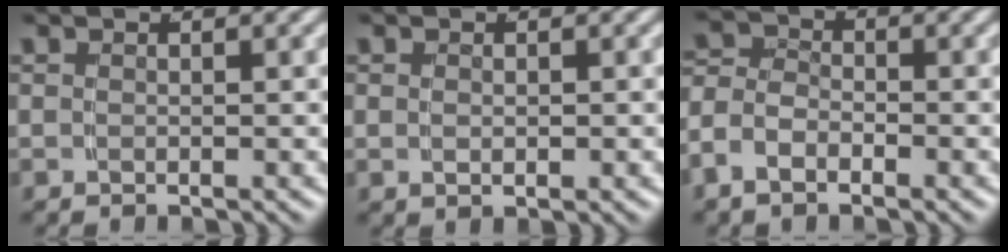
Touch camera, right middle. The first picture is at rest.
{"total": 0.7, "force": [-0.1, 0.1, 0.7], "torque": [-0.014, -0.010, 0.009]}
{"total": 4.0, "force": [-1.4, 3.0, 2.1], "torque": [-0.051, -0.015, -0.026]}